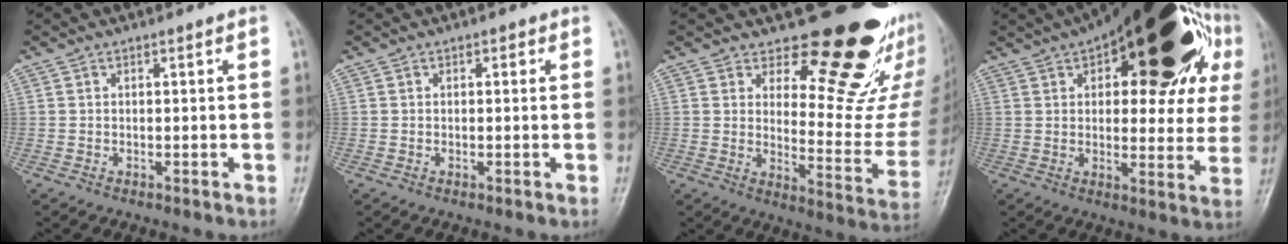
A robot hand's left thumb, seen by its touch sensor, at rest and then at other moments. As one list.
[{"total": 0.8, "force": [0.2, 0.6, 0.5], "torque": [0.002, 0.002, -0.001]}, {"total": 20.9, "force": [14.5, 8.8, 12.3], "torque": [-0.105, -0.125, 0.187]}, {"total": 31.2, "force": [12.9, 13.2, 25.1], "torque": [-0.322, 0.036, 0.181]}]